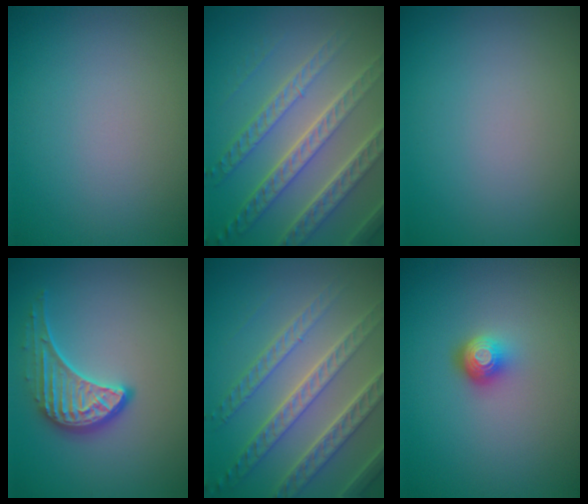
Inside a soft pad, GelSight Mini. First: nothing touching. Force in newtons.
{"total": 8.0, "press": 5.4, "slide": 5.9}
{"total": 0.0}
{"total": 3.5, "press": 3.0, "slide": 1.8}
{"total": 6.1, "press": 5.0, "slide": 3.5}
{"total": 2.0, "press": 1.4, "slide": 1.4}